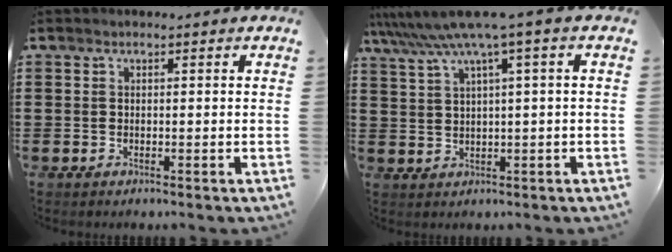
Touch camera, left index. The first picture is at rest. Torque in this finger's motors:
{"motor_torque": [1.78, -0.35, 0.99, 0.21]}